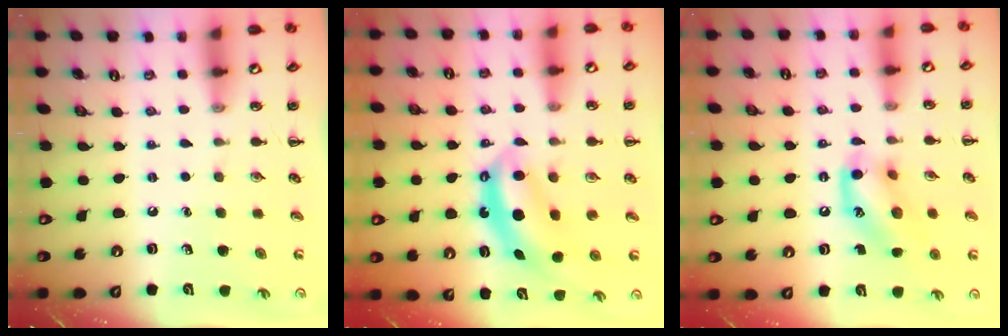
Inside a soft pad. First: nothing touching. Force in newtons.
{"total": 6.7, "press": 6.6, "slide": 1.2}
{"total": 13.9, "press": 13.7, "slide": 2.3}